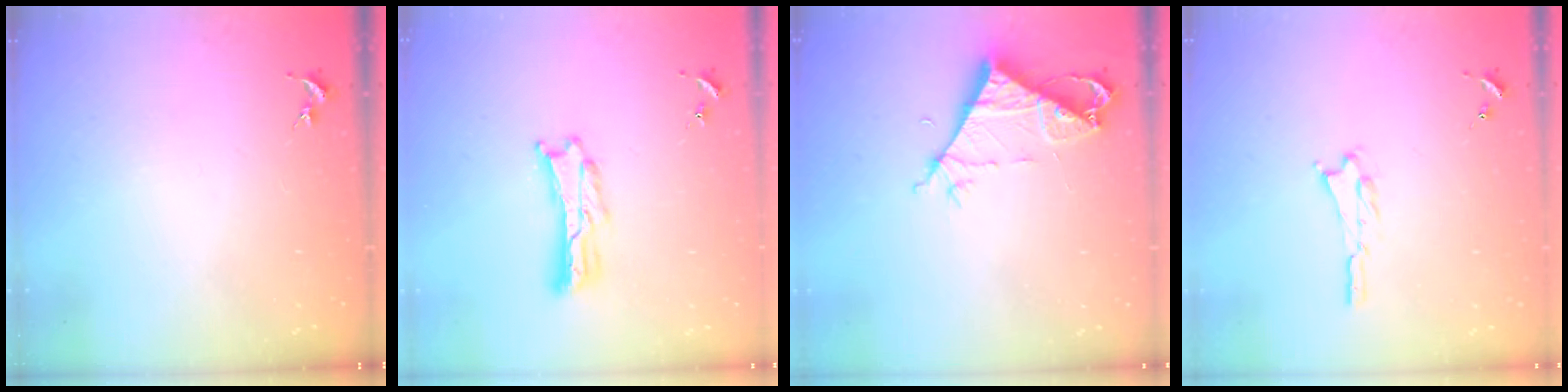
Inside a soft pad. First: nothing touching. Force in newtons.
{"total": 2.4, "press": 2.4, "slide": 0.3}
{"total": 6.9, "press": 6.9, "slide": 0.5}
{"total": 1.1, "press": 1.1, "slide": 0.2}